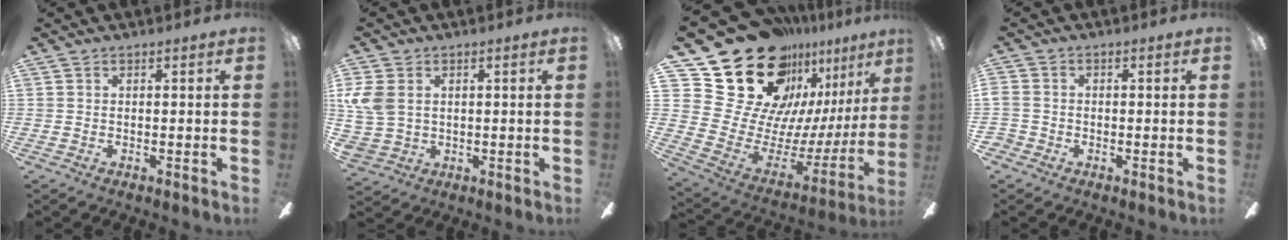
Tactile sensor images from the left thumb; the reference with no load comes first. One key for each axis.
{"total": 8.6, "fx": 1.9, "fy": 6.6, "fz": 5.3, "tx": -0.134, "ty": 0.006, "tz": 0.038}
{"total": 29.7, "fx": 20.5, "fy": 17.0, "fz": 13.1, "tx": -0.223, "ty": -0.153, "tz": 0.411}
{"total": 2.6, "fx": -1.3, "fy": 2.2, "fz": 0.7, "tx": -0.016, "ty": 0.006, "tz": -0.026}